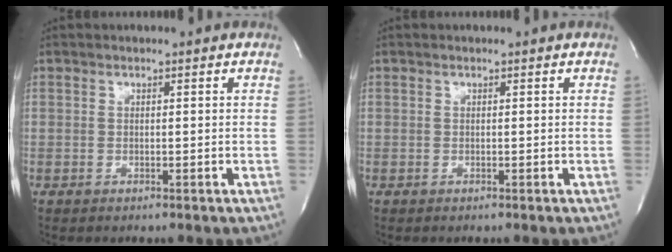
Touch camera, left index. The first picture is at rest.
{"total": 0.0}